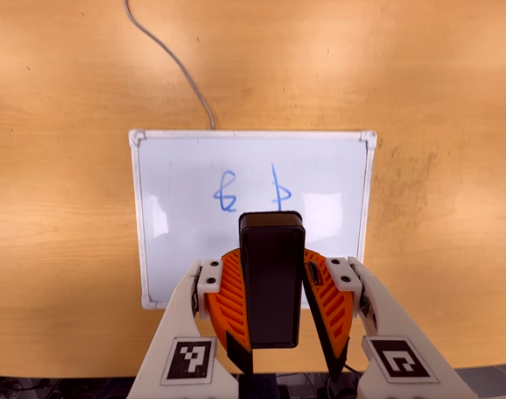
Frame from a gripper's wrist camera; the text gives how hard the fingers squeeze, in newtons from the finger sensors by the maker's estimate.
{"total": 7.4, "left": 7.2, "right": 7.6}